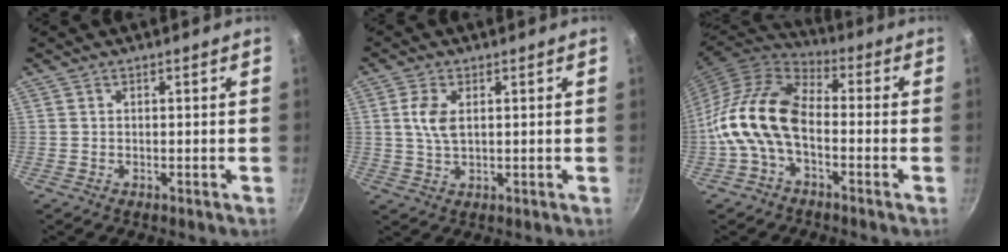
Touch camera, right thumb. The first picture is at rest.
{"total": 5.0, "force": [1.1, 2.7, 4.1], "torque": [-0.084, 0.000, 0.022]}
{"total": 13.9, "force": [-3.3, 8.2, 10.8], "torque": [-0.199, 0.040, -0.079]}